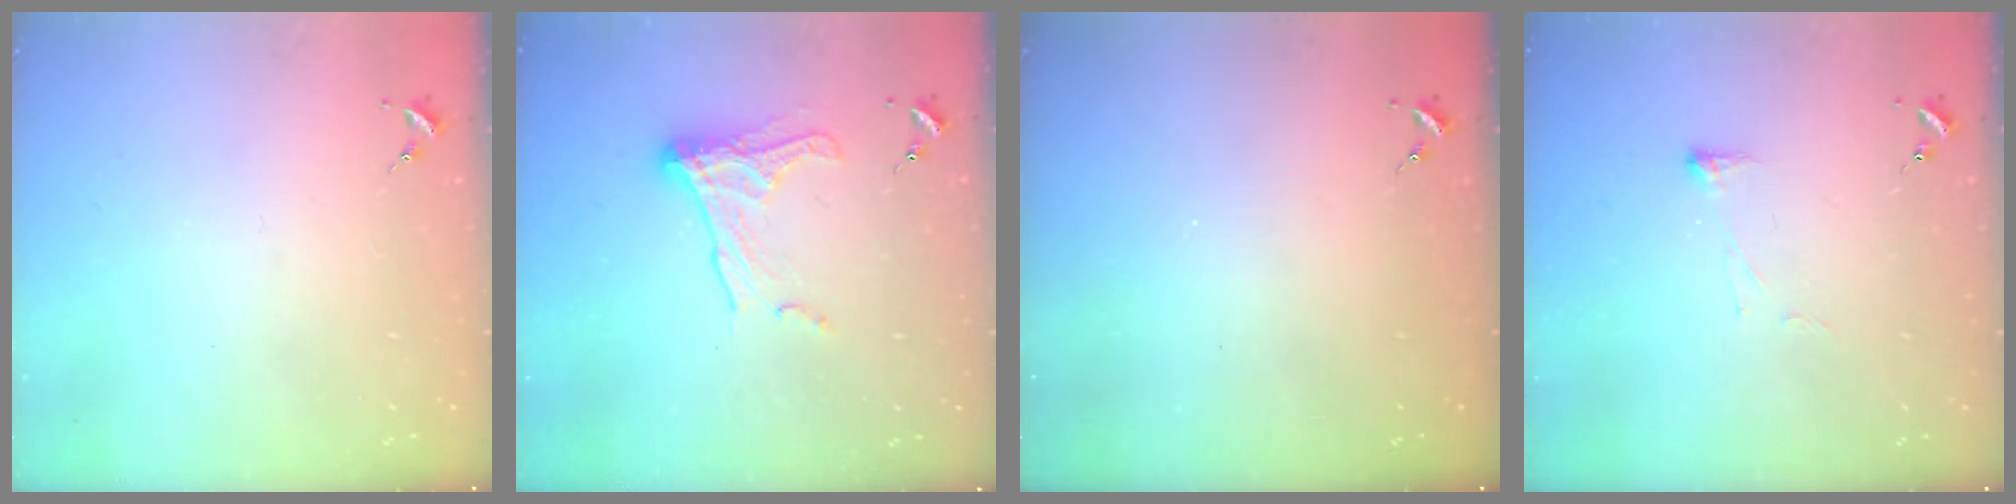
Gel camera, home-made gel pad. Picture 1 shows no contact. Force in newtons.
{"total": 11.9, "press": 11.9, "slide": 0.9}
{"total": 0.0}
{"total": 3.4, "press": 3.3, "slide": 0.6}